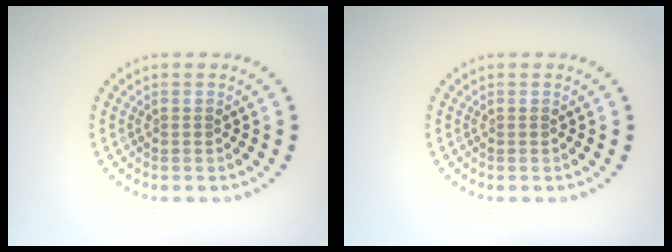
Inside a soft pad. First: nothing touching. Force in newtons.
{"total": 0.0}